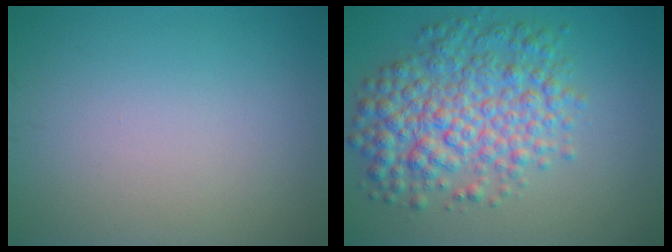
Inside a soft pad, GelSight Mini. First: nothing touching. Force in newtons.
{"total": 7.2, "press": 7.2, "slide": 0.1}